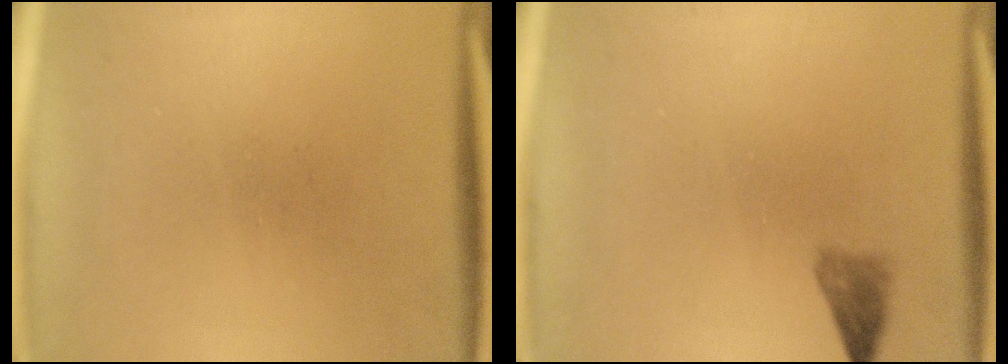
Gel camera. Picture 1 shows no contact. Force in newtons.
{"total": 1.7}